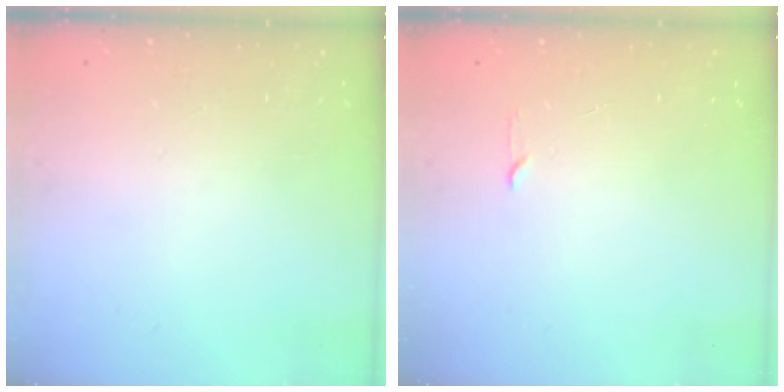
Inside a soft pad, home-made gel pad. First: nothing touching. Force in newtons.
{"total": 2.3, "press": 2.2, "slide": 0.3}